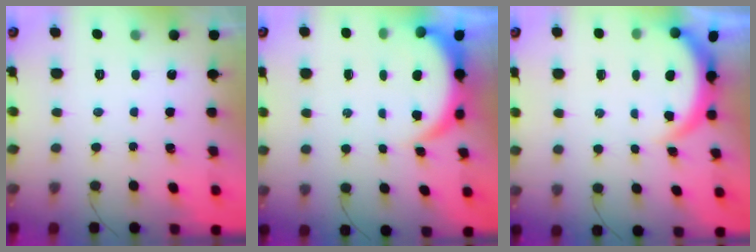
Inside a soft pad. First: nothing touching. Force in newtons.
{"total": 5.8, "press": 5.7, "slide": 0.8}
{"total": 3.7, "press": 3.7, "slide": 0.5}